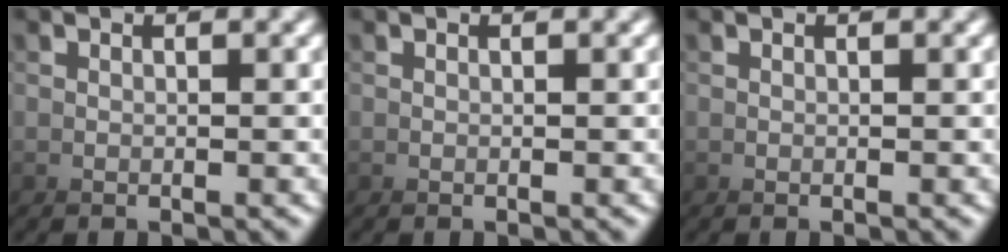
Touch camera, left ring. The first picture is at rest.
{"total": 0.0}
{"total": 0.0}